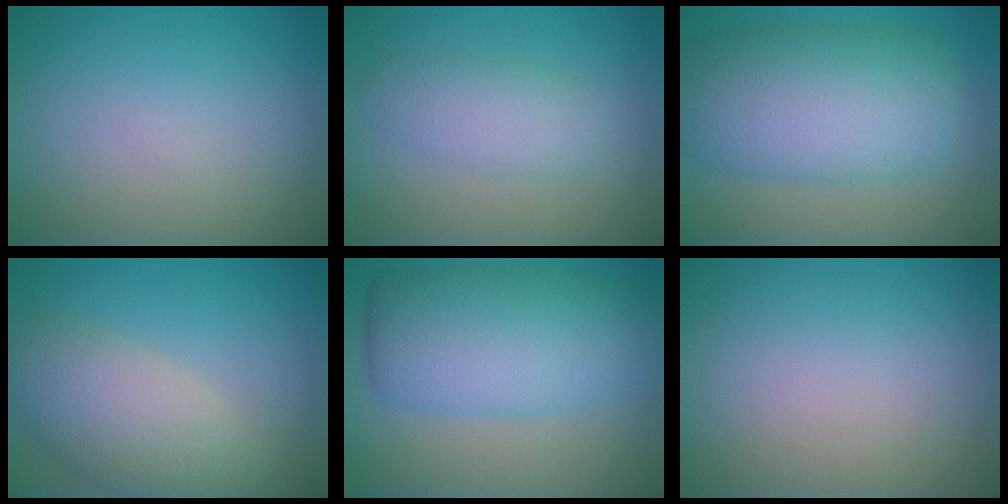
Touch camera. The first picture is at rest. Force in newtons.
{"total": 2.4, "press": 2.3, "slide": 0.1}
{"total": 10.1, "press": 10.1, "slide": 0.1}
{"total": 6.3, "press": 6.3, "slide": 0.5}
{"total": 8.4, "press": 8.4, "slide": 0.0}
{"total": 0.0}